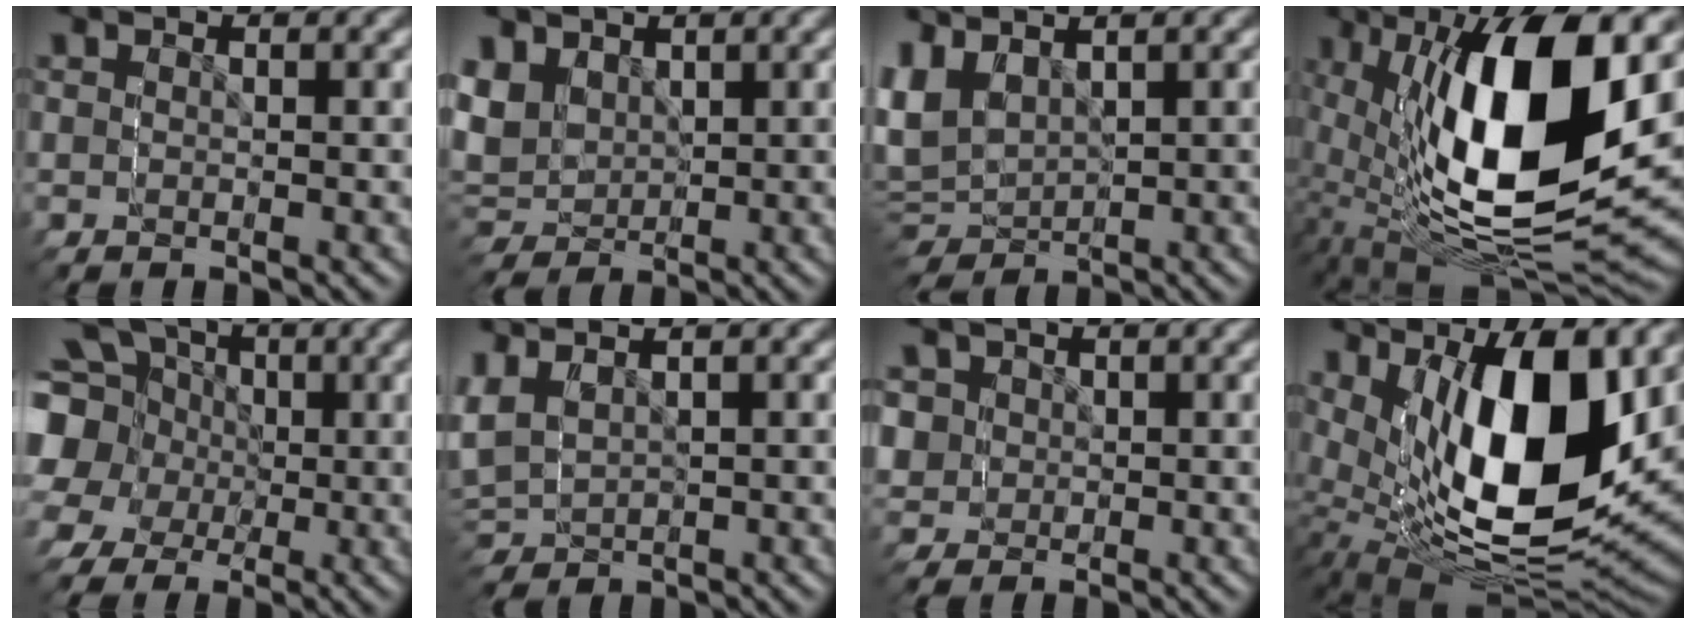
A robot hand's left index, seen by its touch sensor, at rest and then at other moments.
{"total": 6.6, "force": [1.3, 6.4, 0.9], "torque": [-0.062, -0.027, 0.031]}
{"total": 8.9, "force": [-0.2, 8.2, 3.4], "torque": [-0.116, -0.035, 0.016]}
{"total": 15.3, "force": [1.4, 9.2, 12.2], "torque": [-0.249, -0.015, 0.035]}
{"total": 14.2, "force": [2.5, 12.0, 7.2], "torque": [-0.151, -0.028, 0.036]}
{"total": 7.2, "force": [0.0, 6.5, 3.0], "torque": [-0.115, -0.033, 0.018]}
{"total": 5.9, "force": [1.6, 5.7, 0.2], "torque": [-0.034, -0.035, 0.032]}
{"total": 15.2, "force": [2.7, 9.9, 11.2], "torque": [-0.235, -0.016, 0.051]}